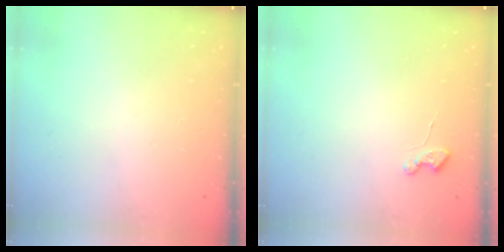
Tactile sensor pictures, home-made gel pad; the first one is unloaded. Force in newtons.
{"total": 3.6, "press": 3.6, "slide": 0.6}